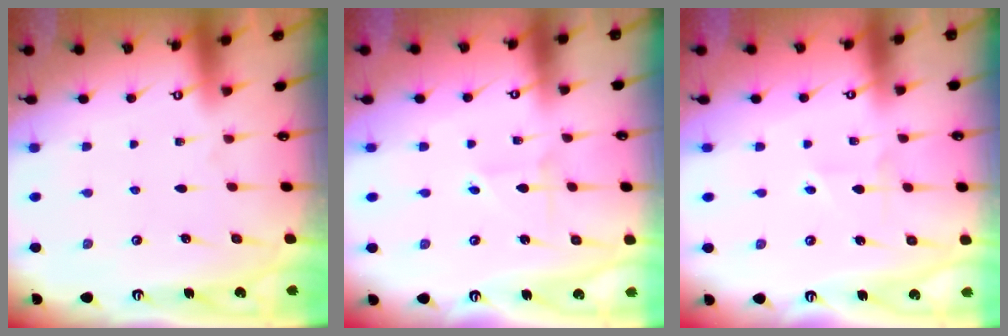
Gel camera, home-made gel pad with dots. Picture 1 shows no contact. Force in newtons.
{"total": 1.5, "press": 1.5, "slide": 0.1}
{"total": 1.9, "press": 1.7, "slide": 1.0}